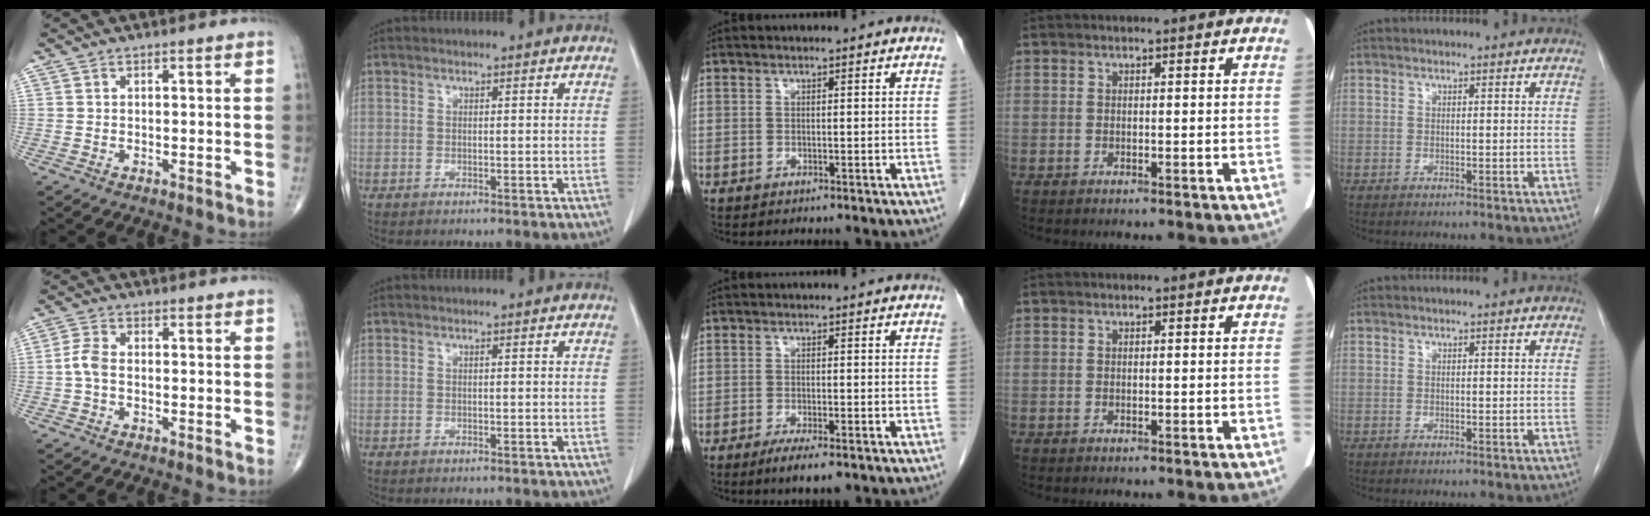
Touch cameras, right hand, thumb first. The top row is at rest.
{"thumb": {"total": 3.4, "force": [-0.7, 1.8, 2.7], "torque": [-0.062, 0.009, -0.021]}, "middle": {"total": 4.2, "force": [-2.7, 0.8, 3.0], "torque": [-0.050, -0.008, -0.041]}}